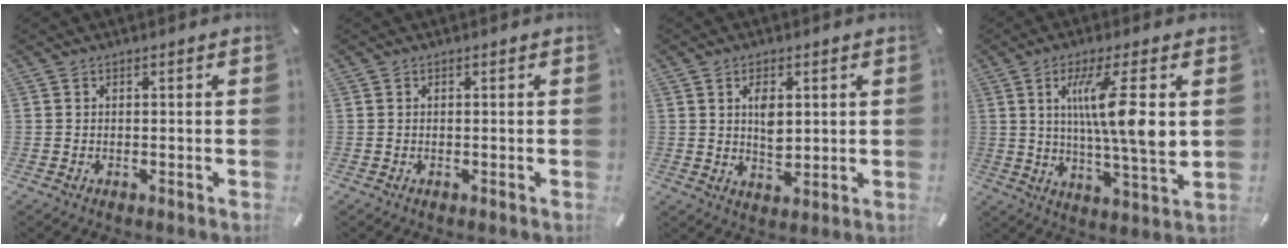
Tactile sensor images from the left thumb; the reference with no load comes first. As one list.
[{"total": 0.0}, {"total": 5.6, "force": [1.6, 3.5, 4.2], "torque": [-0.072, -0.006, 0.020]}, {"total": 14.0, "force": [3.6, 1.8, 13.5], "torque": [-0.236, -0.008, 0.050]}]